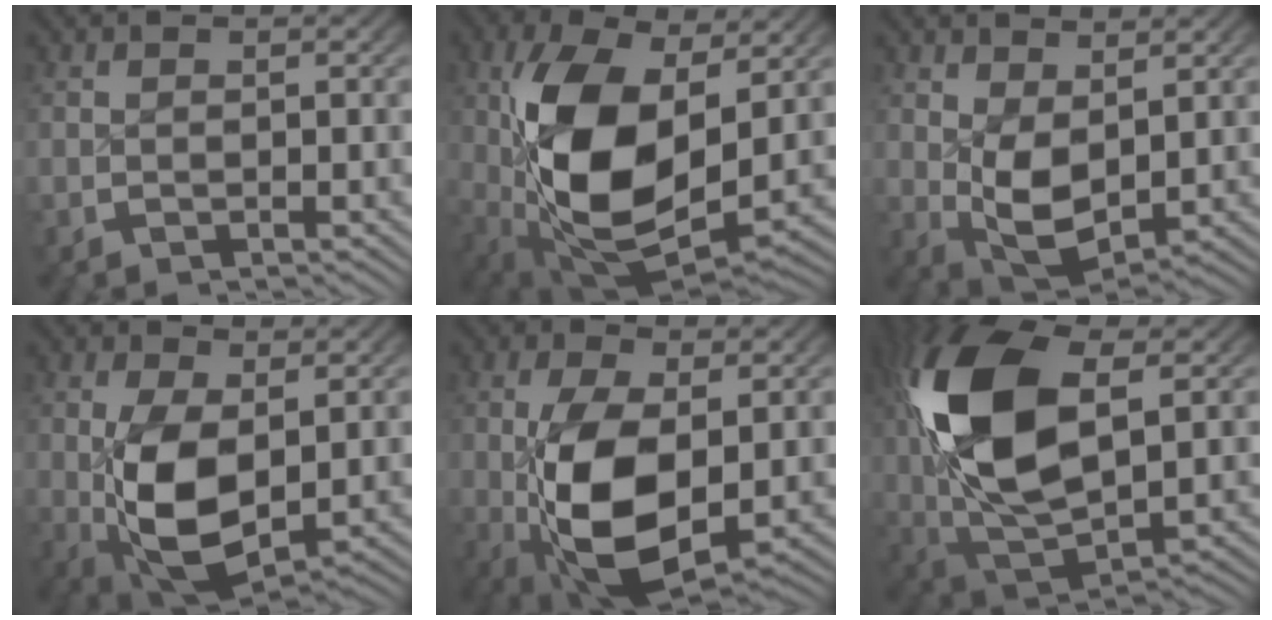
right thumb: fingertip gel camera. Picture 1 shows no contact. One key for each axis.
{"total": 15.2, "fx": 0.2, "fy": 8.8, "fz": 12.4, "tx": -0.275, "ty": -0.055, "tz": 0.035}
{"total": 6.4, "fx": 0.2, "fy": 4.3, "fz": 4.7, "tx": -0.116, "ty": -0.040, "tz": 0.028}
{"total": 10.2, "fx": -0.9, "fy": 6.2, "fz": 8.1, "tx": -0.191, "ty": -0.052, "tz": 0.014}
{"total": 11.8, "fx": -1.2, "fy": 6.7, "fz": 9.6, "tx": -0.216, "ty": -0.050, "tz": 0.010}
{"total": 16.0, "fx": 1.6, "fy": 9.4, "fz": 12.9, "tx": -0.308, "ty": -0.038, "tz": 0.056}